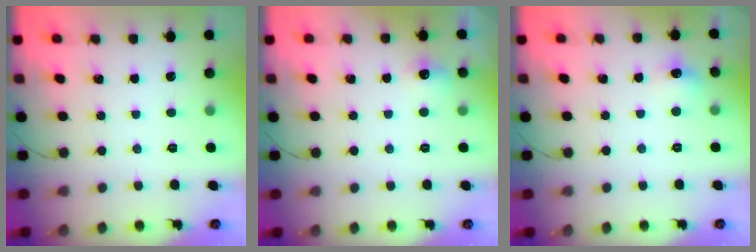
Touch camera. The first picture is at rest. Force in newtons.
{"total": 5.3, "press": 5.0, "slide": 1.8}
{"total": 6.3, "press": 6.1, "slide": 1.9}